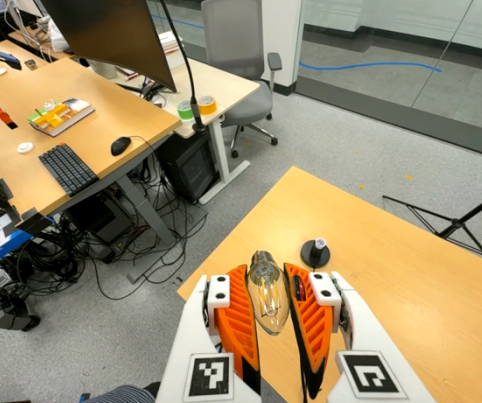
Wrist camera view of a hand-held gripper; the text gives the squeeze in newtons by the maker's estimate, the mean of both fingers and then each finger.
{"total": 22.3, "left": 24.9, "right": 19.7}